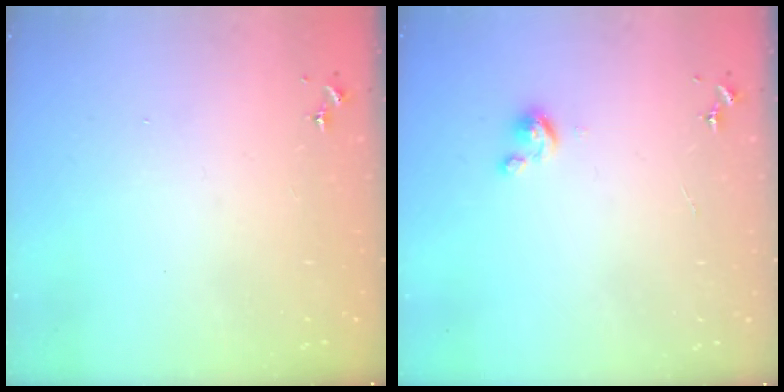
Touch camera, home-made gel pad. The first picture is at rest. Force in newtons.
{"total": 3.5, "press": 3.5, "slide": 0.3}